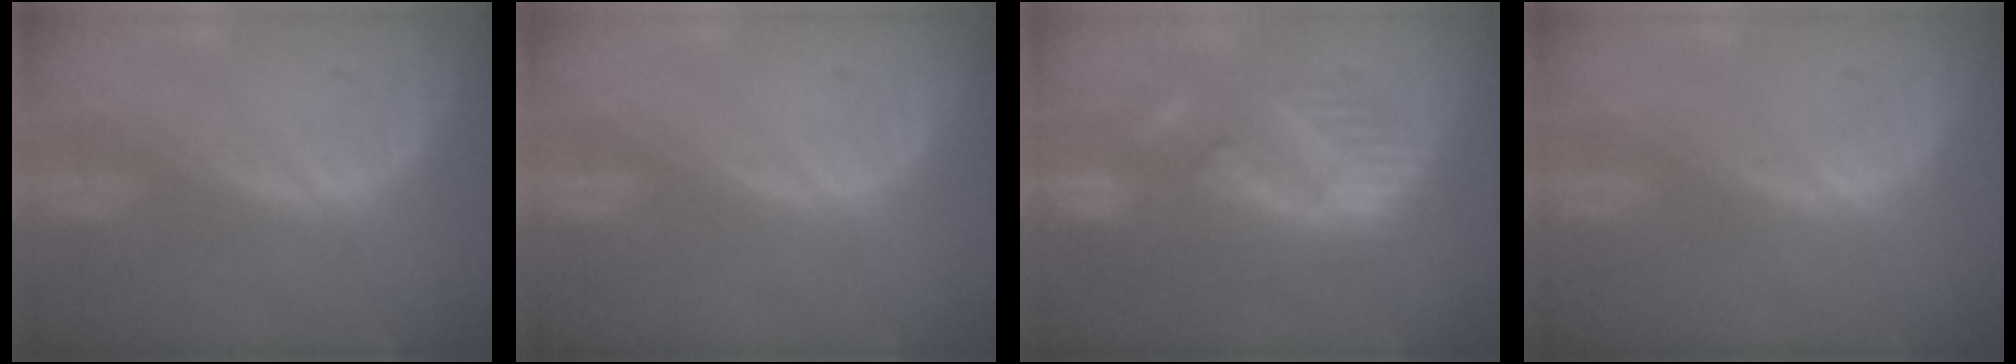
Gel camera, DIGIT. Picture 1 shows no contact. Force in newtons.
{"total": 0.0}
{"total": 11.1, "press": 9.8, "slide": 5.2}
{"total": 0.0}